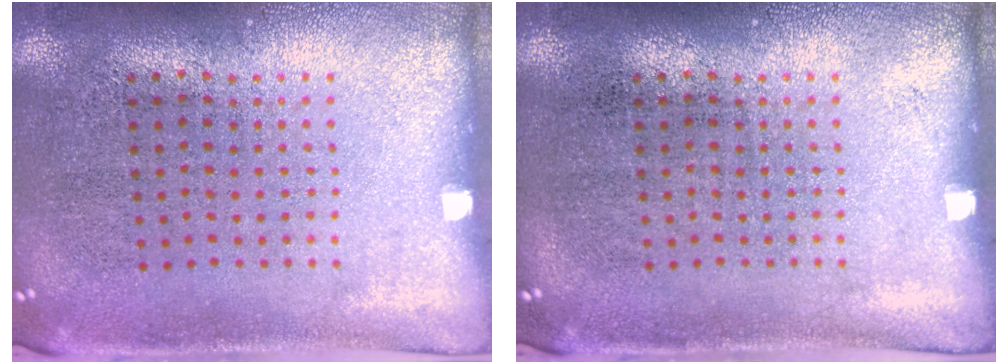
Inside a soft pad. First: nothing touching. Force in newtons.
{"total": 0.0}